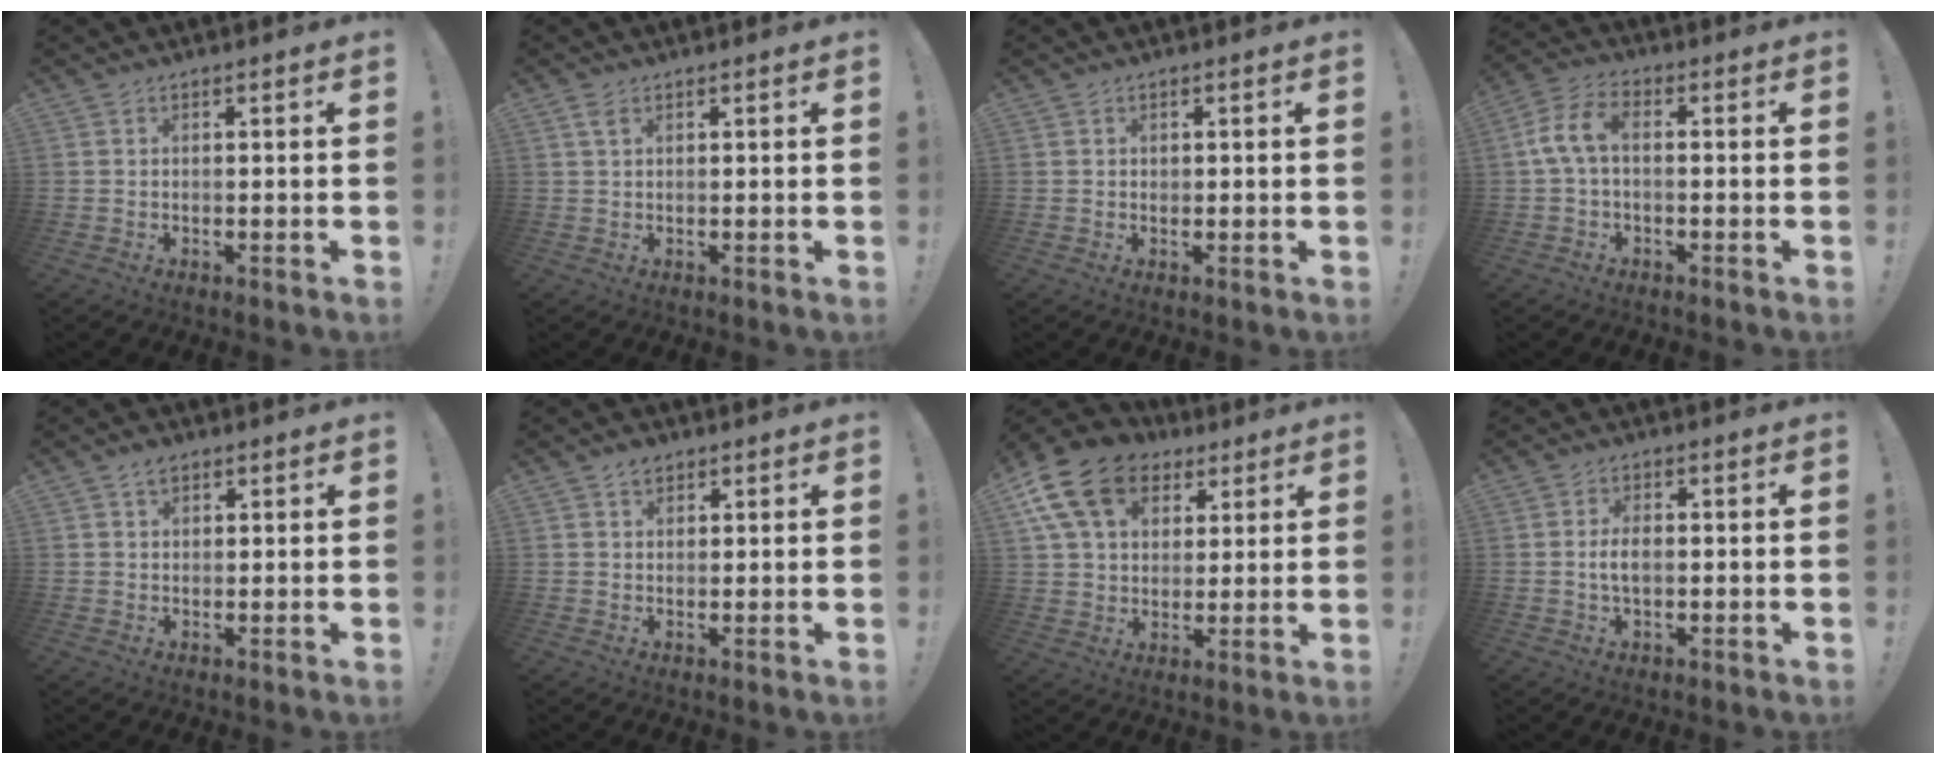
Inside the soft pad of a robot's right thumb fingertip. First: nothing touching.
{"total": 2.4, "force": [1.3, 1.1, 1.7], "torque": [-0.033, -0.001, 0.023]}
{"total": 0.5, "force": [0.3, 0.5, 0.1], "torque": [0.007, -0.001, 0.004]}
{"total": 7.7, "force": [0.3, 4.1, 6.5], "torque": [-0.147, 0.005, 0.005]}
{"total": 3.0, "force": [1.8, 1.9, 1.4], "torque": [-0.016, -0.004, 0.031]}
{"total": 3.2, "force": [2.0, 2.2, 1.3], "torque": [-0.008, -0.009, 0.034]}
{"total": 18.0, "force": [8.5, 12.5, 9.8], "torque": [-0.168, -0.034, 0.159]}
{"total": 4.4, "force": [-0.3, 2.4, 3.7], "torque": [-0.060, 0.001, -0.009]}